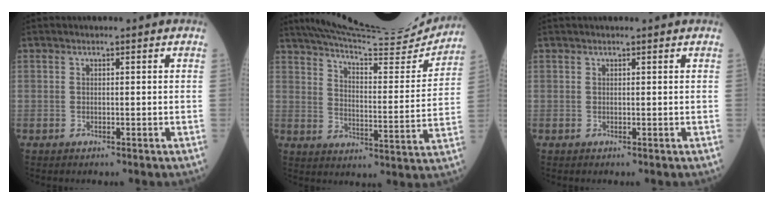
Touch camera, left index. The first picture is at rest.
{"total": 21.8, "force": [20.6, 1.3, 7.2], "torque": [-0.119, -0.045, 0.281]}
{"total": 1.7, "force": [1.6, -0.2, 0.5], "torque": [-0.007, 0.008, 0.021]}